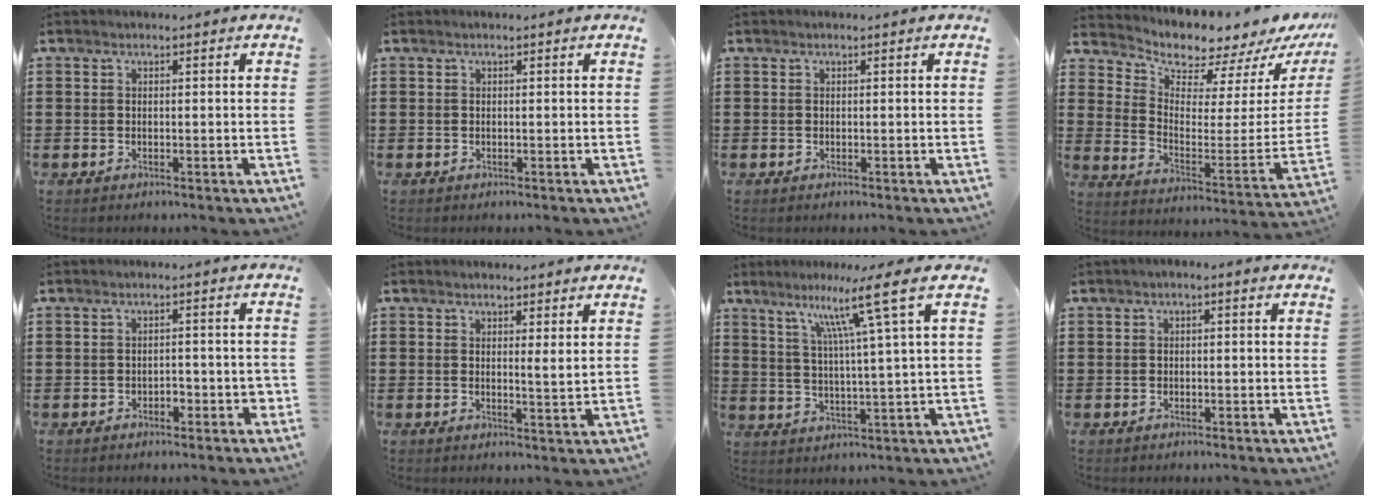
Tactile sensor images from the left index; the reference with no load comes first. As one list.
[{"total": 0.0}, {"total": 0.0}, {"total": 5.2, "force": [5.1, 1.0, 0.0], "torque": [-0.029, -0.064, 0.083]}, {"total": 2.4, "force": [-1.4, 1.2, 1.5], "torque": [-0.030, 0.001, -0.030]}, {"total": 2.3, "force": [1.6, 0.0, 1.6], "torque": [-0.021, -0.009, 0.025]}, {"total": 10.1, "force": [5.5, -1.6, 8.3], "torque": [-0.151, -0.019, 0.076]}, {"total": 0.9, "force": [-0.6, 0.2, 0.6], "torque": [-0.011, -0.002, -0.012]}]